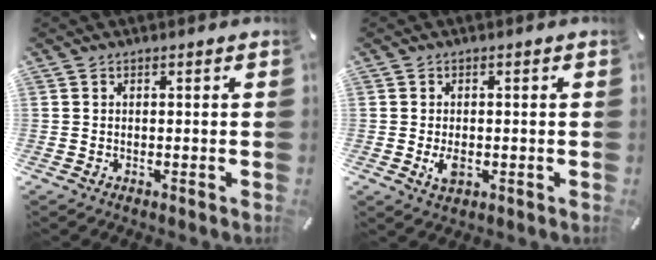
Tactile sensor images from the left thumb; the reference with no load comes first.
{"total": 3.4, "force": [-0.6, 2.1, 2.5], "torque": [-0.051, -0.007, -0.013]}